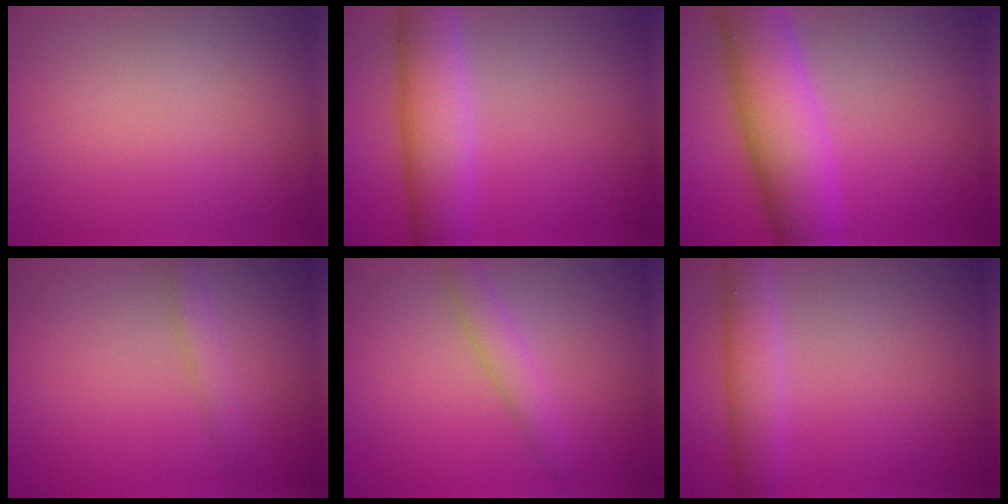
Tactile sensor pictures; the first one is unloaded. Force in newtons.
{"total": 6.1, "press": 6.1, "slide": 0.6}
{"total": 9.3, "press": 9.3, "slide": 0.4}
{"total": 1.5, "press": 1.5, "slide": 0.0}
{"total": 2.0, "press": 2.0, "slide": 0.0}
{"total": 3.5, "press": 3.5, "slide": 0.2}